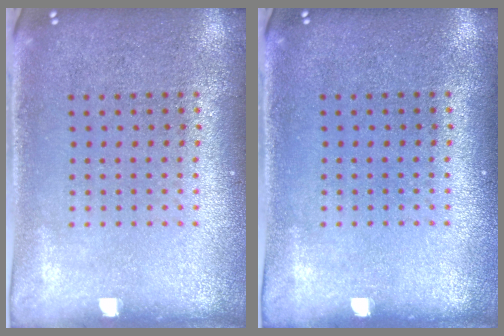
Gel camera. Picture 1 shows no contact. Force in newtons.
{"total": 0.0}